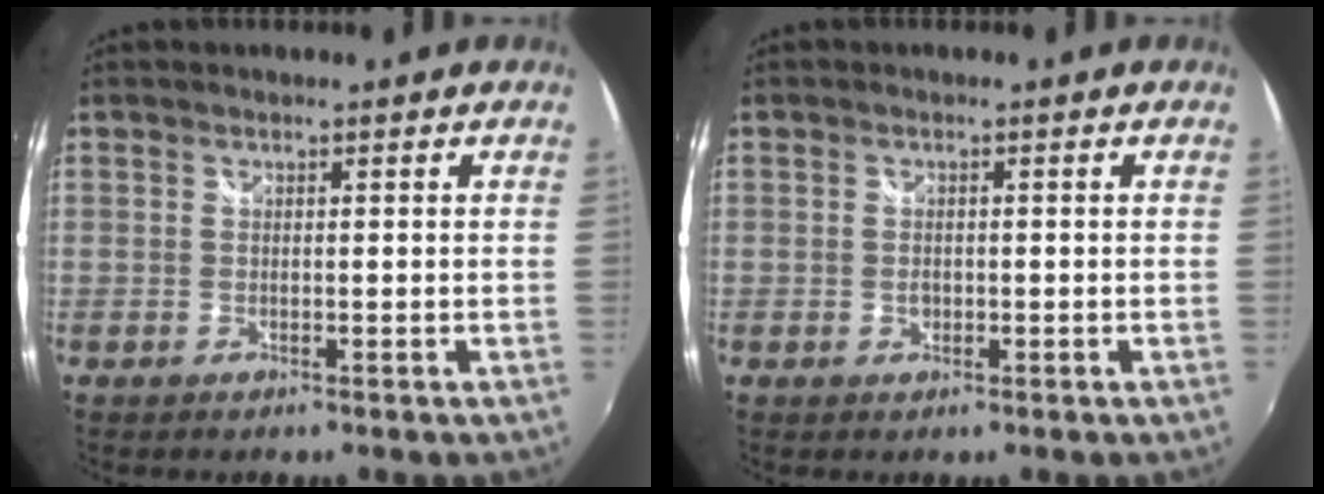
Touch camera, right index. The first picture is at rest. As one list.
[{"total": 1.5, "force": [-0.3, 1.1, 0.9], "torque": [-0.016, 0.000, -0.006]}]